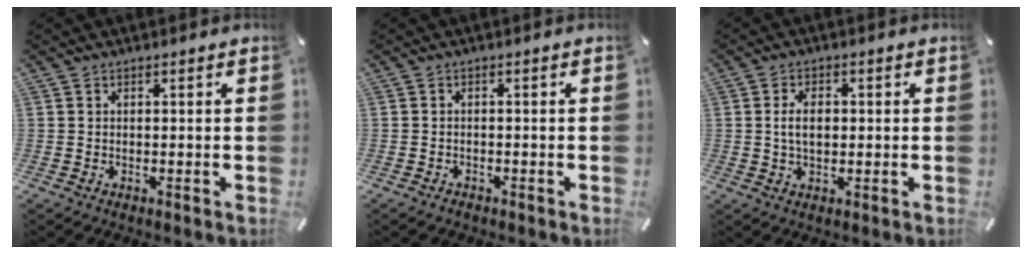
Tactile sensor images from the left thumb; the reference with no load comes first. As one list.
[{"total": 0.8, "force": [-0.7, 0.4, 0.1], "torque": [-0.002, 0.004, -0.017]}, {"total": 5.0, "force": [0.2, 3.0, 4.0], "torque": [-0.079, 0.002, -0.001]}]